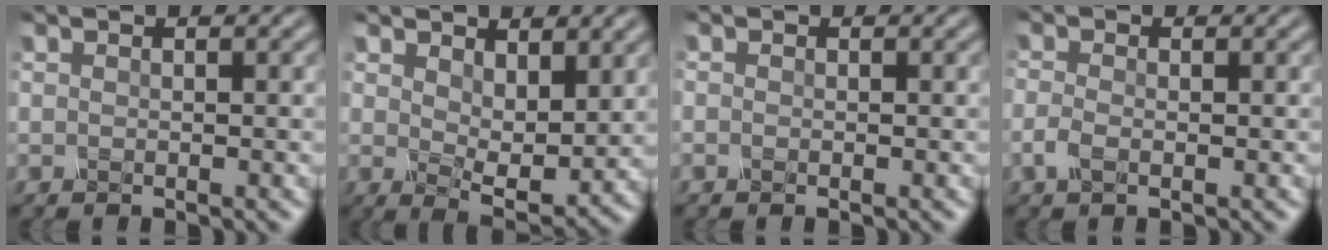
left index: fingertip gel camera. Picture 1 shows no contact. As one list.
[{"total": 3.9, "force": [1.7, 1.4, 3.2], "torque": [-0.072, -0.009, 0.051]}, {"total": 0.0}, {"total": 0.7, "force": [-0.7, 0.0, 0.2], "torque": [-0.023, -0.001, -0.002]}]